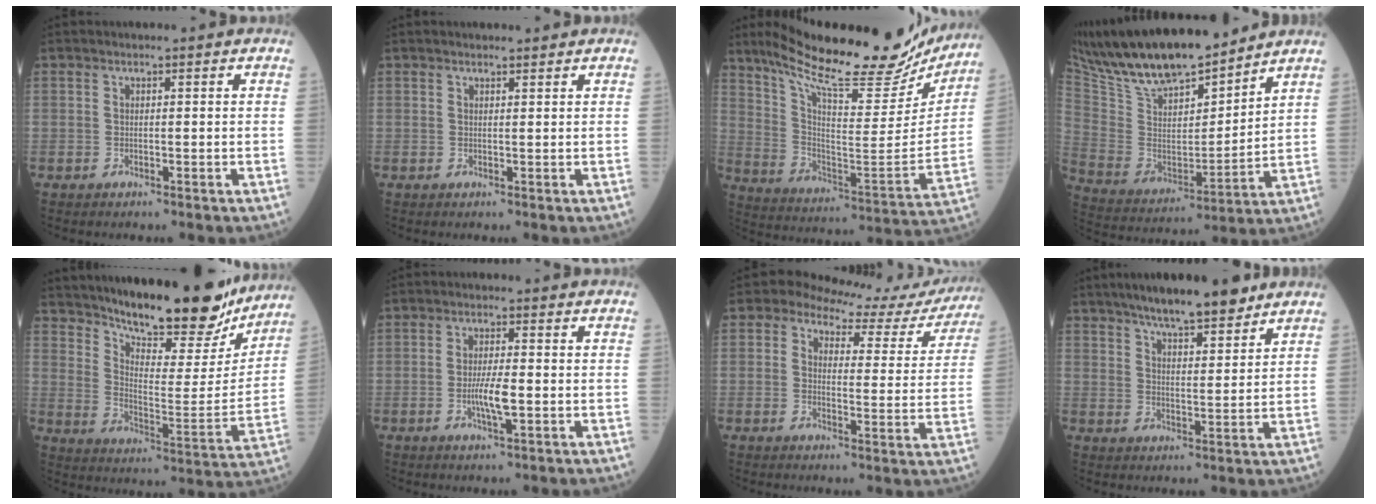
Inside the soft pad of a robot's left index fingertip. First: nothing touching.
{"total": 1.3, "force": [1.3, 0.3, 0.2], "torque": [-0.003, 0.006, 0.018]}
{"total": 26.5, "force": [22.3, 5.7, 13.2], "torque": [-0.221, -0.035, 0.320]}
{"total": 19.6, "force": [16.6, 4.4, 9.3], "torque": [-0.174, 0.001, 0.307]}
{"total": 21.8, "force": [18.8, 4.7, 9.9], "torque": [-0.151, -0.036, 0.265]}
{"total": 4.4, "force": [-1.4, 0.7, 4.1], "torque": [-0.083, -0.009, -0.027]}
{"total": 12.1, "force": [11.2, 3.9, 2.4], "torque": [-0.017, -0.021, 0.108]}
{"total": 11.8, "force": [9.3, 2.1, 6.9], "torque": [-0.105, 0.012, 0.146]}